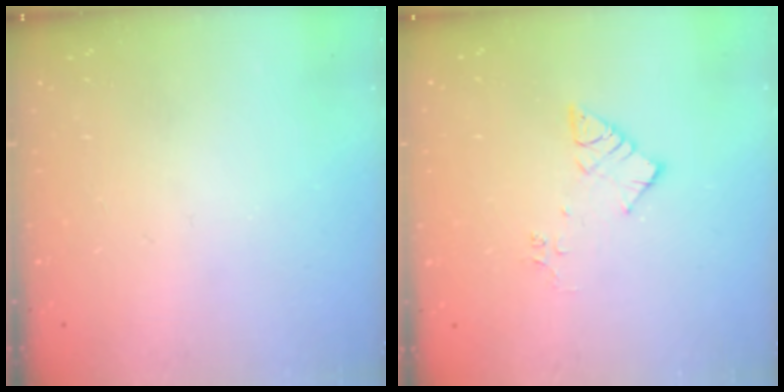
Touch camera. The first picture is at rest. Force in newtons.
{"total": 7.2, "press": 7.2, "slide": 0.5}